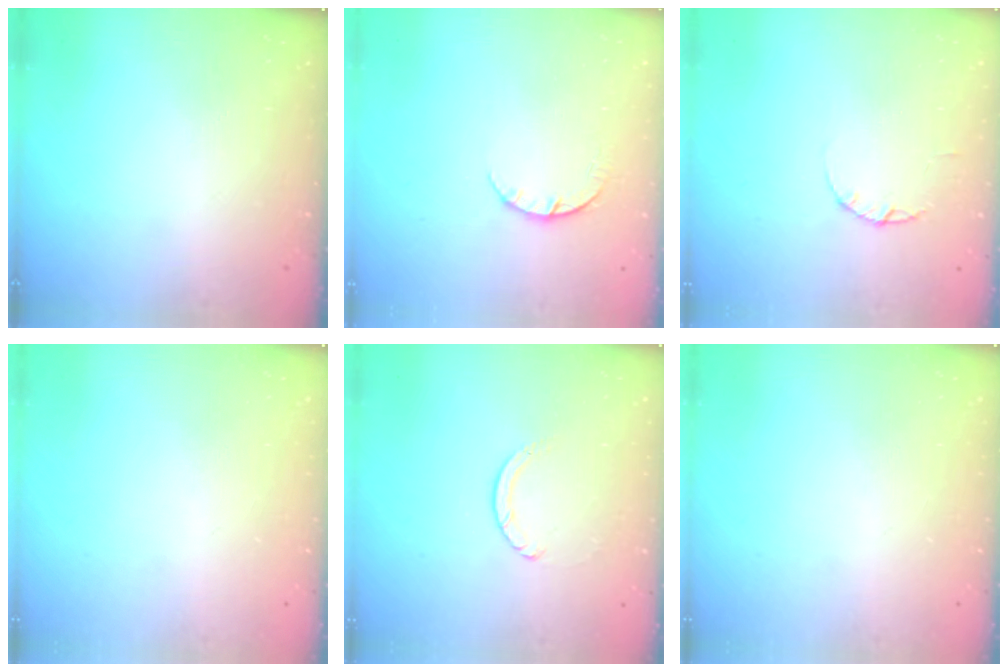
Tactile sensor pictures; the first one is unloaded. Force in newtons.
{"total": 3.2, "press": 3.2, "slide": 0.5}
{"total": 1.7, "press": 1.7, "slide": 0.3}
{"total": 0.0}
{"total": 1.1, "press": 1.1, "slide": 0.1}
{"total": 0.0}